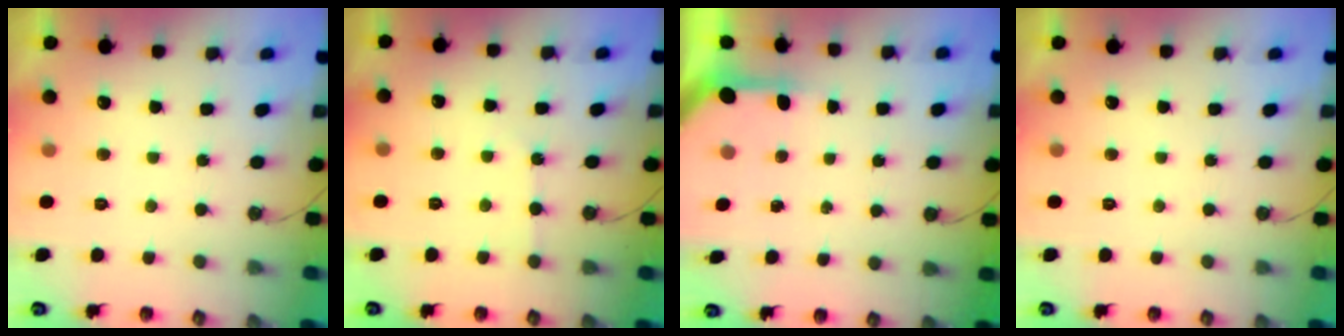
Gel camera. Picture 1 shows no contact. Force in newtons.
{"total": 2.9, "press": 2.8, "slide": 0.5}
{"total": 4.0, "press": 4.0, "slide": 0.3}
{"total": 0.0}